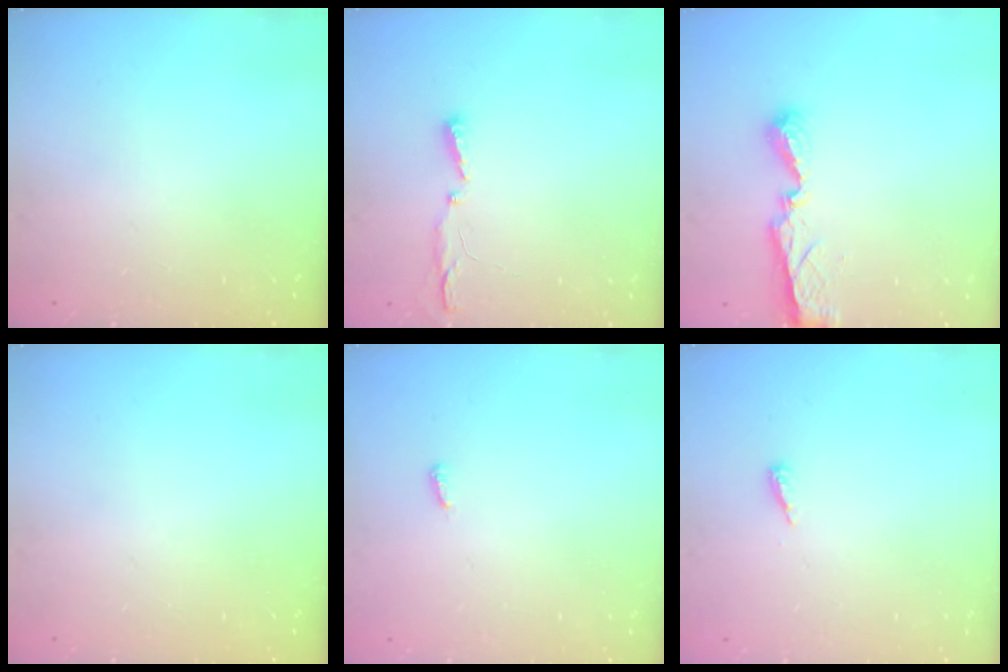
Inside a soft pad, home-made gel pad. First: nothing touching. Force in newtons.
{"total": 3.5, "press": 3.4, "slide": 0.8}
{"total": 7.8, "press": 7.8, "slide": 0.5}
{"total": 0.0}
{"total": 2.9, "press": 2.9, "slide": 0.3}
{"total": 4.2, "press": 4.1, "slide": 0.4}